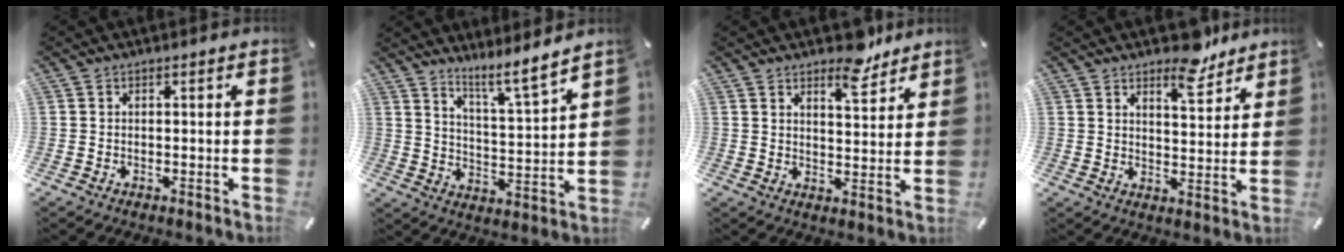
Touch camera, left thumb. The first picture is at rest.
{"total": 7.9, "force": [7.2, 0.6, 3.1], "torque": [-0.056, -0.063, 0.122]}
{"total": 8.9, "force": [6.9, 4.0, 3.8], "torque": [-0.031, -0.049, 0.117]}
{"total": 9.7, "force": [7.4, 4.3, 4.5], "torque": [-0.045, -0.050, 0.125]}